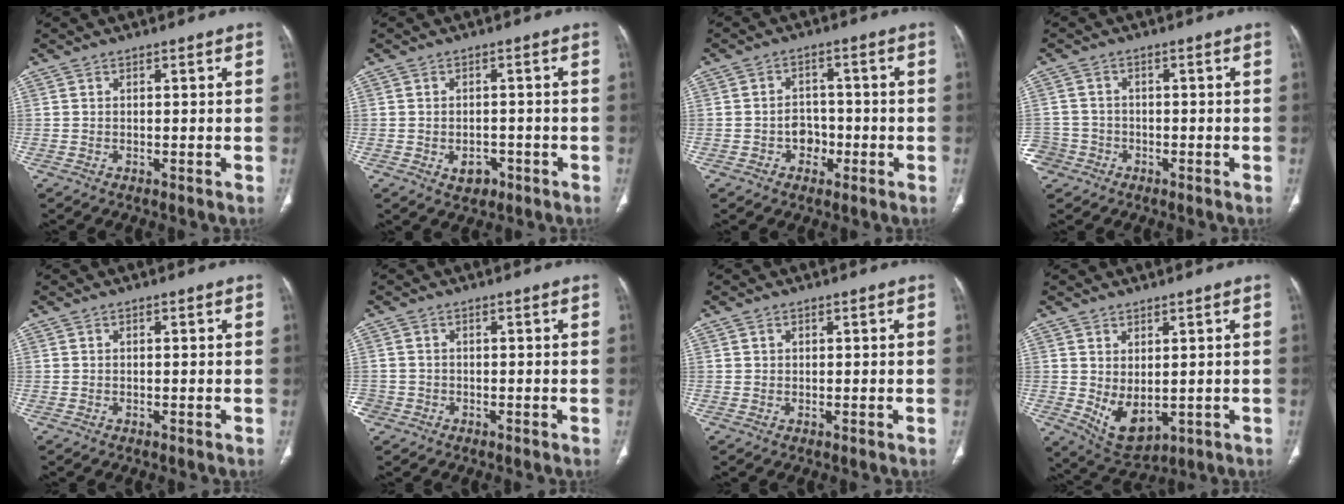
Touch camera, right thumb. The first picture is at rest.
{"total": 3.5, "force": [-1.5, 2.6, 1.8], "torque": [-0.013, 0.009, -0.013]}
{"total": 4.6, "force": [-1.6, 3.8, 2.0], "torque": [-0.005, 0.015, -0.028]}
{"total": 5.3, "force": [-2.6, 4.6, 0.3], "torque": [0.001, 0.022, -0.046]}
{"total": 0.0}
{"total": 2.5, "force": [-1.0, 2.2, 0.3], "torque": [-0.001, 0.010, -0.019]}
{"total": 0.7, "force": [0.3, 0.6, 0.1], "torque": [0.003, 0.000, 0.005]}
{"total": 7.5, "force": [-0.3, 4.4, 6.1], "torque": [-0.090, -0.010, 0.022]}